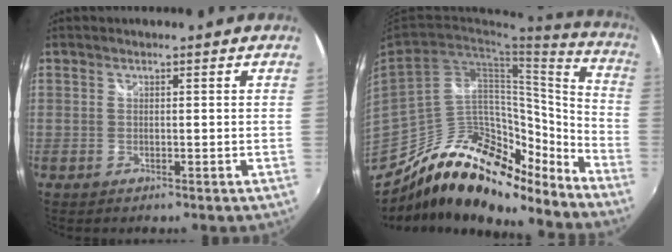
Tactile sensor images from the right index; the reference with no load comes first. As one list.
[{"total": 21.6, "force": [-16.7, 9.5, 9.9], "torque": [-0.167, 0.039, -0.260]}]